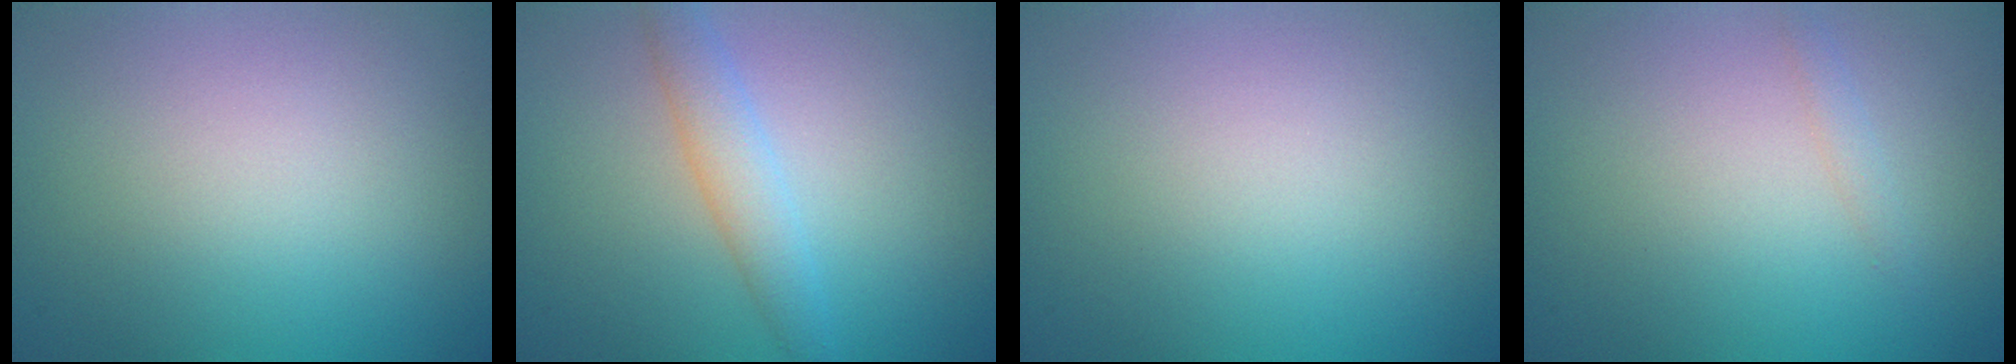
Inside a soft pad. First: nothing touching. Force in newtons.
{"total": 2.7, "press": 2.7, "slide": 0.1}
{"total": 0.0}
{"total": 0.7, "press": 0.7, "slide": 0.1}